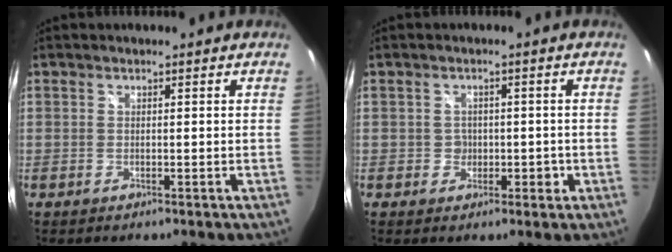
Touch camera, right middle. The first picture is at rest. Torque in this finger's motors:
{"motor_torque": [0.19, -0.12, 0.00, 0.00]}